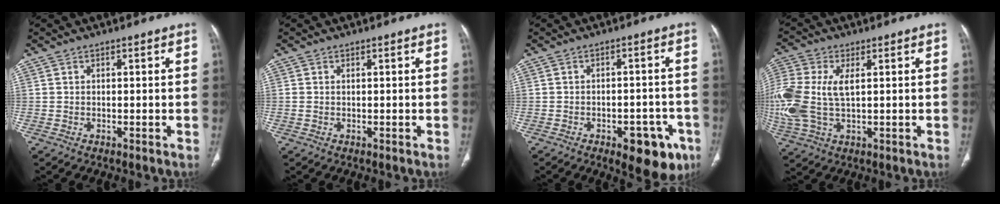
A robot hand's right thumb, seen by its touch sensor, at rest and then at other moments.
{"total": 0.7, "force": [0.1, 0.4, 0.5], "torque": [-0.021, 0.009, 0.007]}
{"total": 11.1, "force": [-5.6, 5.4, 7.9], "torque": [-0.067, 0.026, -0.064]}
{"total": 15.4, "force": [1.4, 8.6, 12.6], "torque": [-0.330, 0.004, 0.033]}